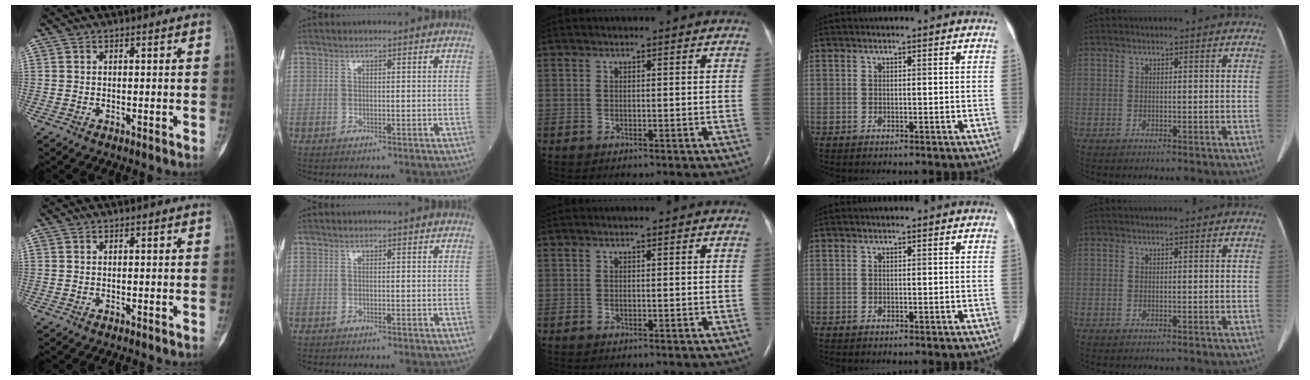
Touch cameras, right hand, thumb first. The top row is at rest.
{}